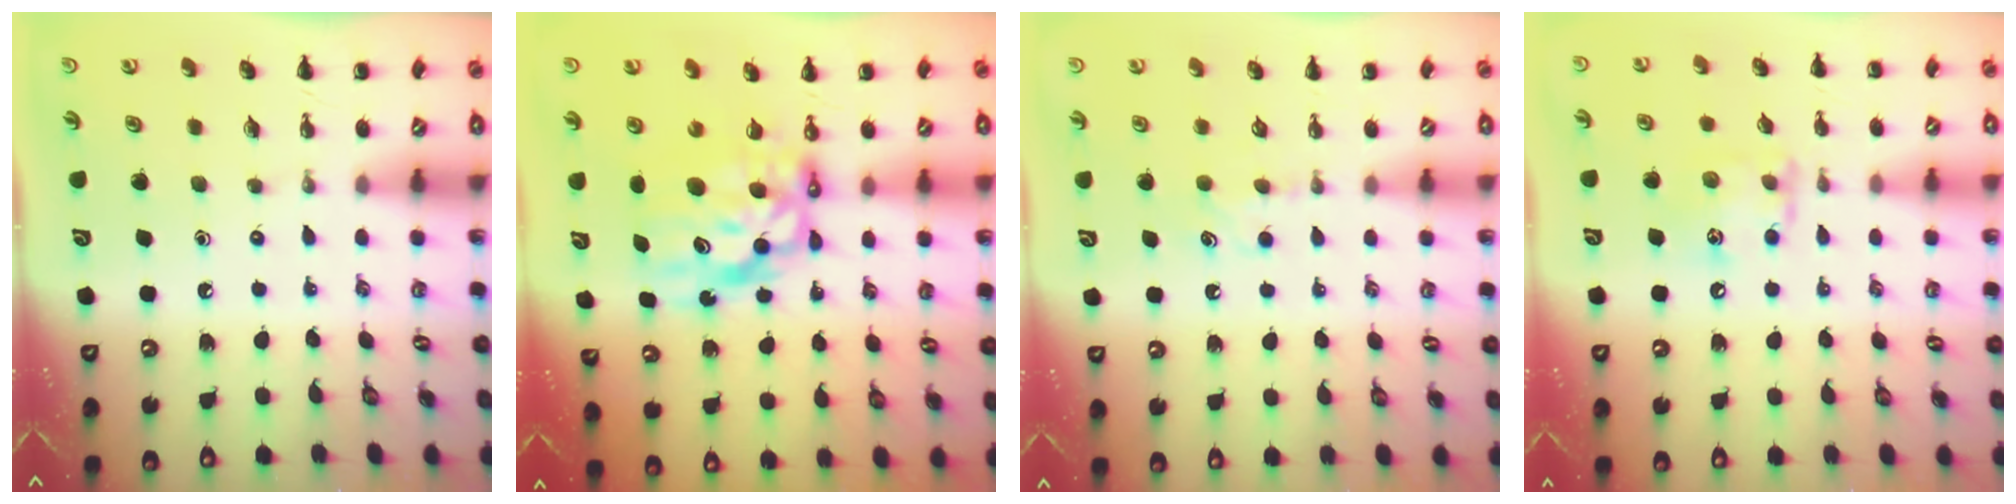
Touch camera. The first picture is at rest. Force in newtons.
{"total": 9.7, "press": 9.3, "slide": 2.7}
{"total": 5.1, "press": 4.8, "slide": 1.5}
{"total": 10.0, "press": 10.0, "slide": 0.7}